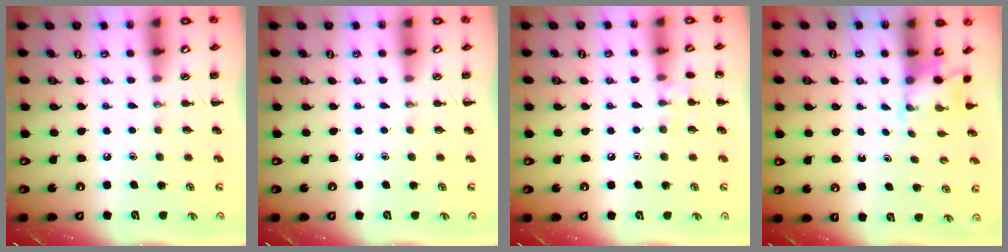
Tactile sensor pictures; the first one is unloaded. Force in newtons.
{"total": 0.0}
{"total": 7.4, "press": 7.1, "slide": 2.1}
{"total": 1.7, "press": 1.6, "slide": 0.5}